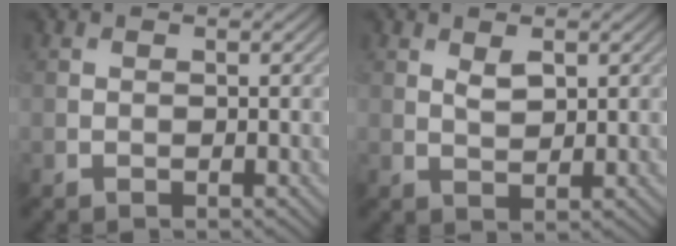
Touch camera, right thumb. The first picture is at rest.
{"total": 2.0, "force": [1.0, 0.9, 1.5], "torque": [-0.030, -0.004, 0.023]}